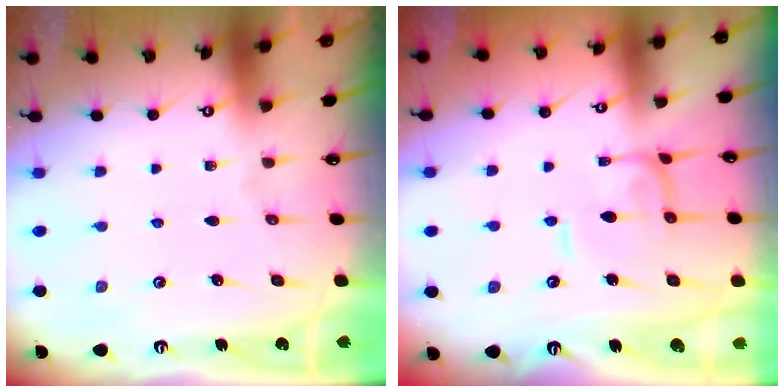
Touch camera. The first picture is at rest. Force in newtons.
{"total": 1.0, "press": 0.9, "slide": 0.4}